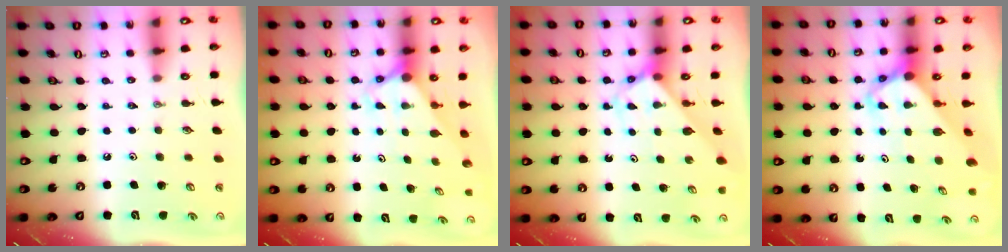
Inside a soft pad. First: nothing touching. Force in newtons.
{"total": 2.7, "press": 2.7, "slide": 0.0}
{"total": 2.8, "press": 2.8, "slide": 0.1}
{"total": 4.3, "press": 4.3, "slide": 0.2}